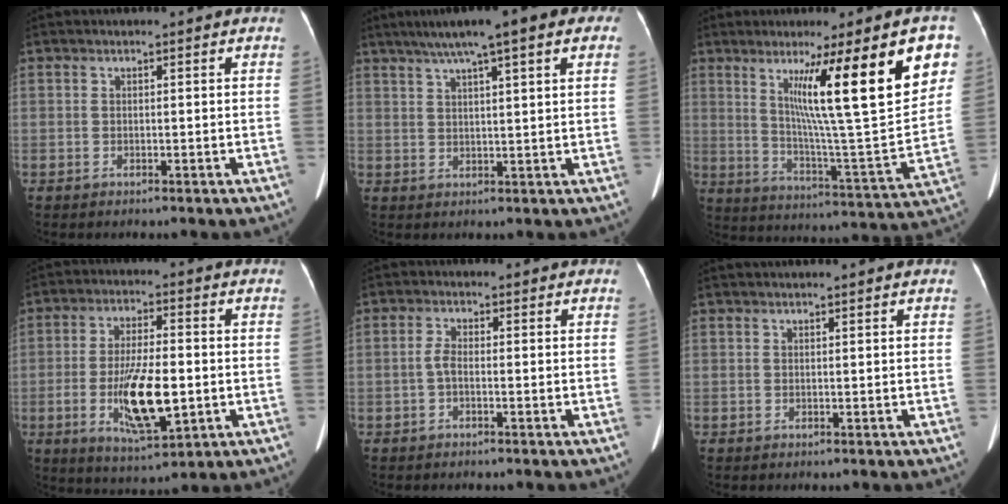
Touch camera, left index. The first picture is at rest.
{"total": 13.2, "force": [8.3, 2.1, 10.1], "torque": [-0.148, 0.042, 0.109]}
{"total": 20.4, "force": [8.8, 0.9, 18.4], "torque": [-0.253, -0.016, 0.129]}
{"total": 11.5, "force": [-2.4, 3.2, 10.8], "torque": [-0.205, -0.013, -0.035]}
{"total": 1.8, "force": [-0.6, 0.7, 1.5], "torque": [-0.032, 0.002, -0.013]}
{"total": 1.0, "force": [0.9, -0.2, 0.4], "torque": [-0.009, 0.016, 0.020]}